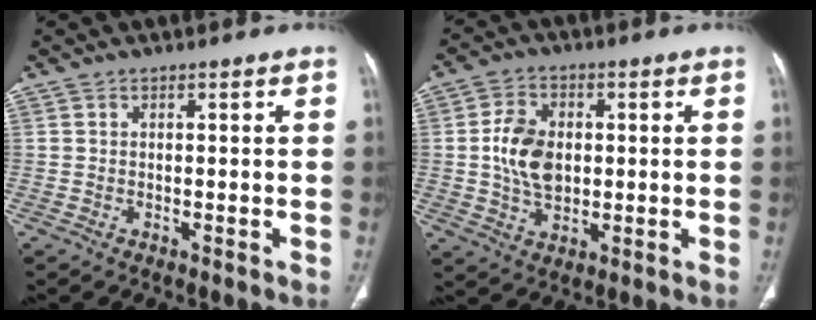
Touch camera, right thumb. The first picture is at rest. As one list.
[{"total": 9.1, "force": [0.4, 6.3, 6.6], "torque": [-0.103, 0.000, 0.009]}]